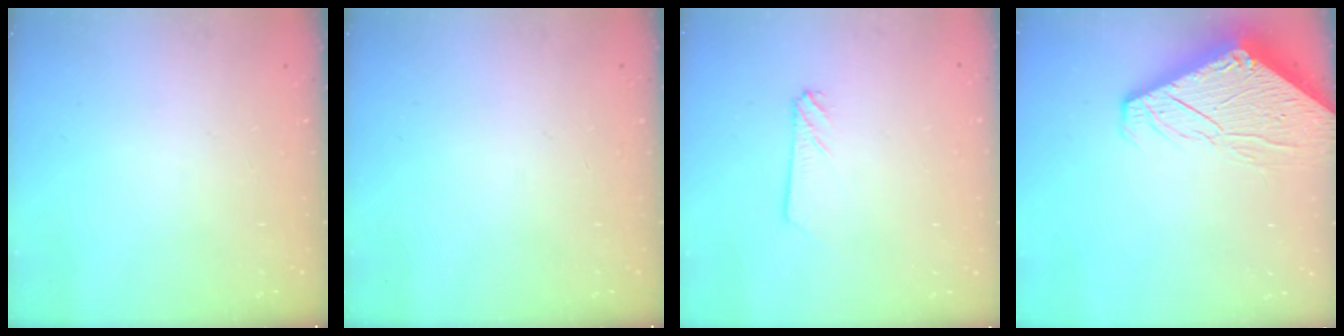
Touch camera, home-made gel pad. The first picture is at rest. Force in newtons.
{"total": 0.0}
{"total": 3.3, "press": 3.2, "slide": 0.3}
{"total": 9.3, "press": 9.3, "slide": 1.0}